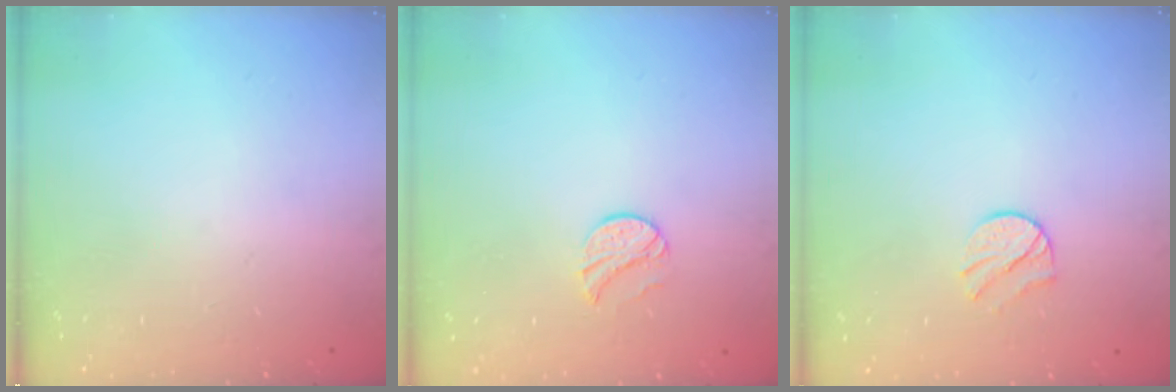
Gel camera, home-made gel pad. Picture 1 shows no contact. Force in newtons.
{"total": 8.6, "press": 8.5, "slide": 0.6}
{"total": 6.4, "press": 6.4, "slide": 0.6}